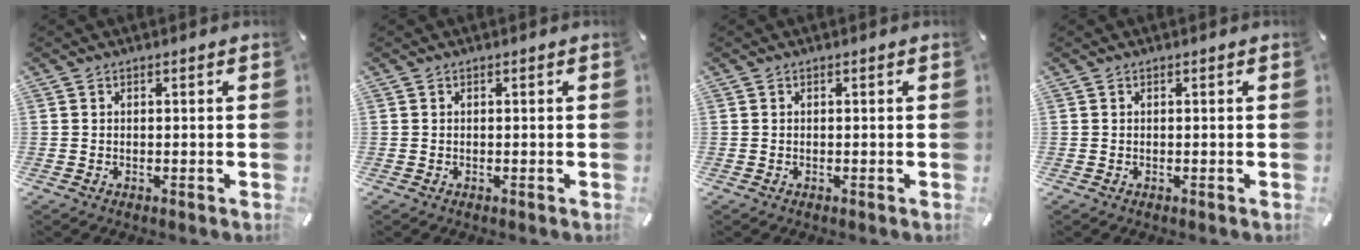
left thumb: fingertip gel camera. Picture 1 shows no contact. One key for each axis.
{"total": 0.0}
{"total": 0.0}
{"total": 0.0}